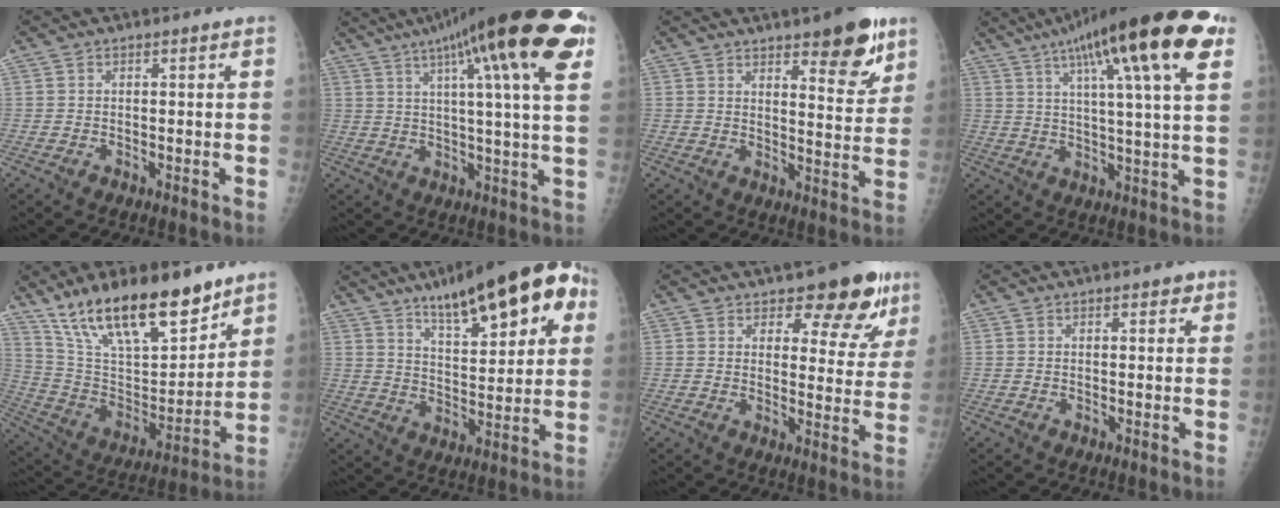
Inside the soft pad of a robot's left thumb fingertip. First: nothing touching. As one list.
[{"total": 25.0, "force": [12.4, 3.7, 21.4], "torque": [-0.318, -0.003, 0.169]}, {"total": 11.6, "force": [7.3, 3.8, 8.2], "torque": [-0.074, -0.044, 0.100]}, {"total": 23.8, "force": [12.0, 3.9, 20.2], "torque": [-0.311, -0.006, 0.176]}, {"total": 23.6, "force": [16.8, 8.3, 14.3], "torque": [-0.207, -0.066, 0.302]}, {"total": 21.3, "force": [11.0, 7.2, 16.7], "torque": [-0.203, -0.021, 0.163]}, {"total": 12.4, "force": [9.3, 5.0, 6.6], "torque": [-0.032, -0.070, 0.118]}, {"total": 1.5, "force": [1.0, 1.0, 0.7], "torque": [0.008, -0.002, 0.009]}]